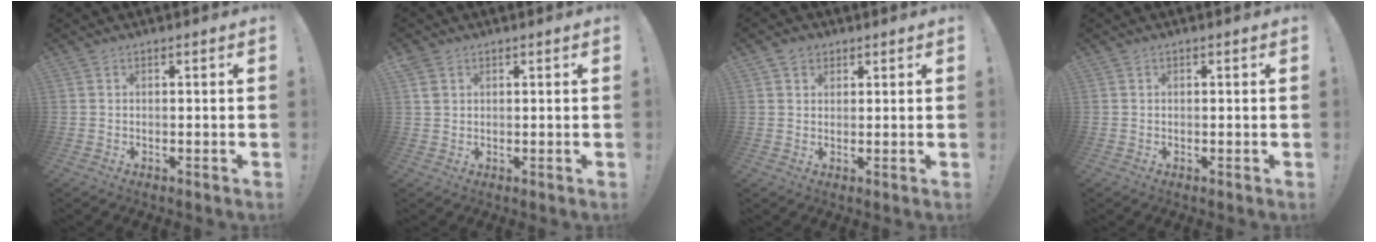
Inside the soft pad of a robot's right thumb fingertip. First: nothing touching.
{"total": 3.3, "force": [1.9, 2.5, 1.1], "torque": [-0.018, -0.003, 0.036]}
{"total": 3.4, "force": [2.1, 2.6, 0.9], "torque": [-0.008, -0.008, 0.037]}
{"total": 0.0}